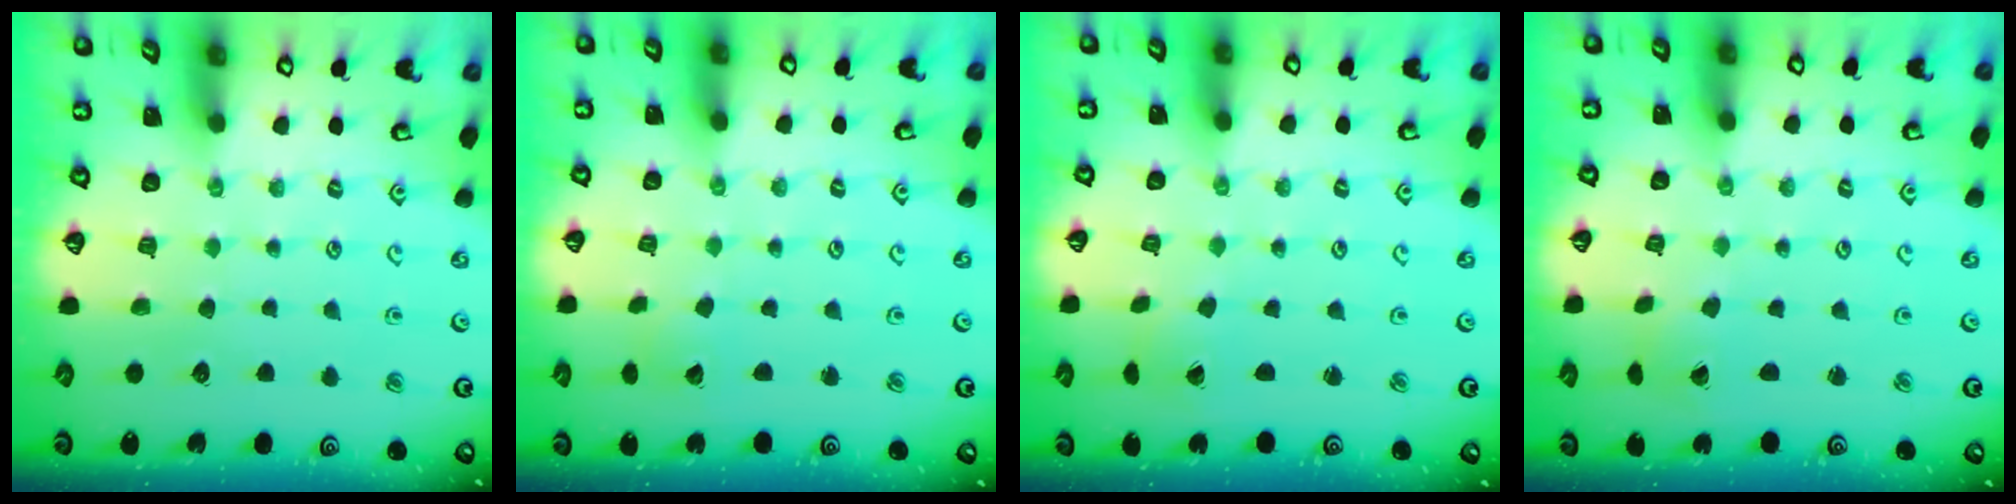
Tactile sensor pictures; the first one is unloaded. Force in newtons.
{"total": 3.9, "press": 3.9, "slide": 0.3}
{"total": 0.0}
{"total": 1.0, "press": 1.0, "slide": 0.1}